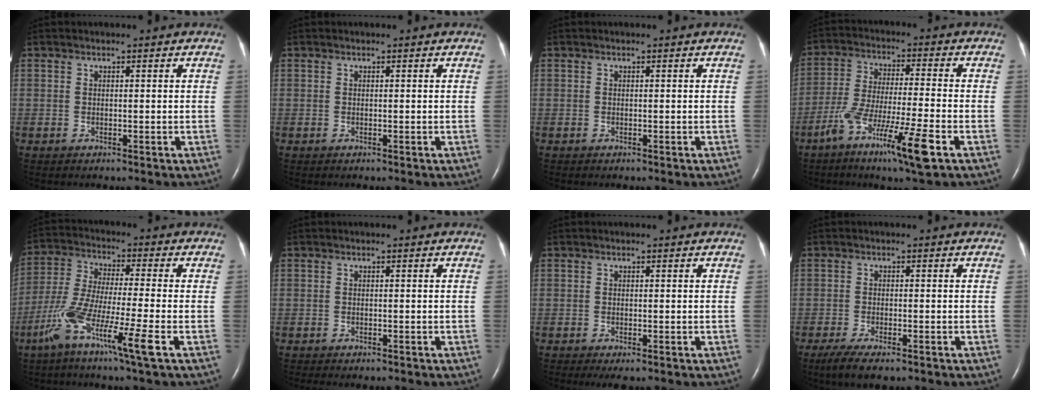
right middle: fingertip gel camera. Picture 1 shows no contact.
{"total": 0.0}
{"total": 0.0}
{"total": 12.2, "force": [-6.5, 0.2, 10.3], "torque": [-0.200, -0.023, -0.116]}
{"total": 11.1, "force": [-5.5, -0.6, 9.6], "torque": [-0.199, -0.020, -0.112]}
{"total": 3.0, "force": [-2.6, 0.9, 1.3], "torque": [-0.016, -0.006, -0.027]}
{"total": 1.9, "force": [-1.2, 0.6, 1.3], "torque": [-0.020, -0.005, -0.013]}
{"total": 5.6, "force": [-3.9, 1.5, 3.7], "torque": [-0.070, -0.014, -0.060]}